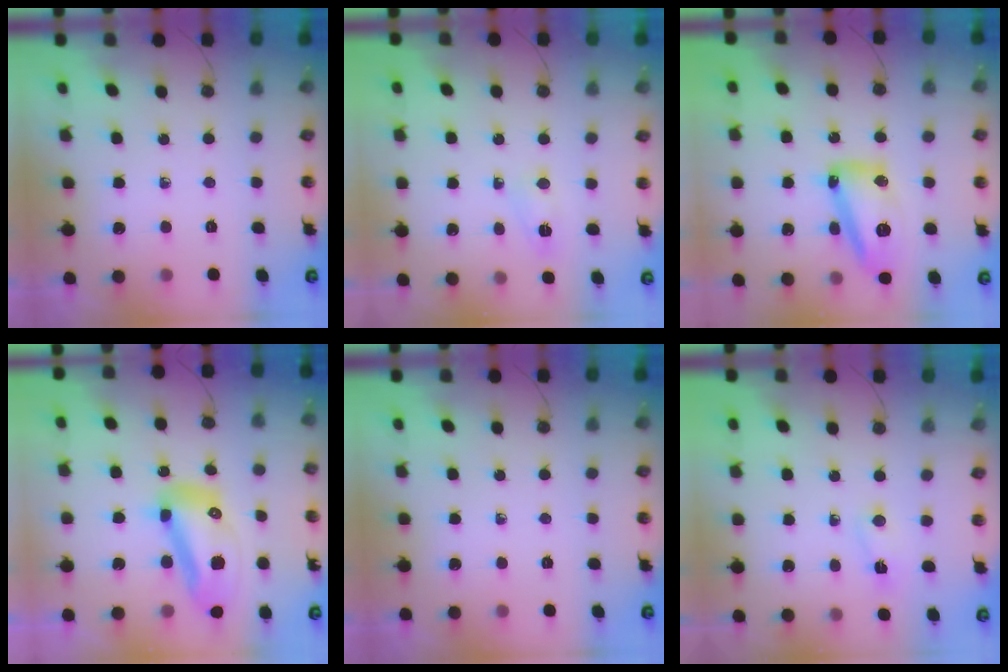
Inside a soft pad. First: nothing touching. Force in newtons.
{"total": 4.0, "press": 3.8, "slide": 1.3}
{"total": 14.3, "press": 14.3, "slide": 1.2}
{"total": 14.5, "press": 14.4, "slide": 1.8}
{"total": 0.0}
{"total": 2.1, "press": 2.1, "slide": 0.4}